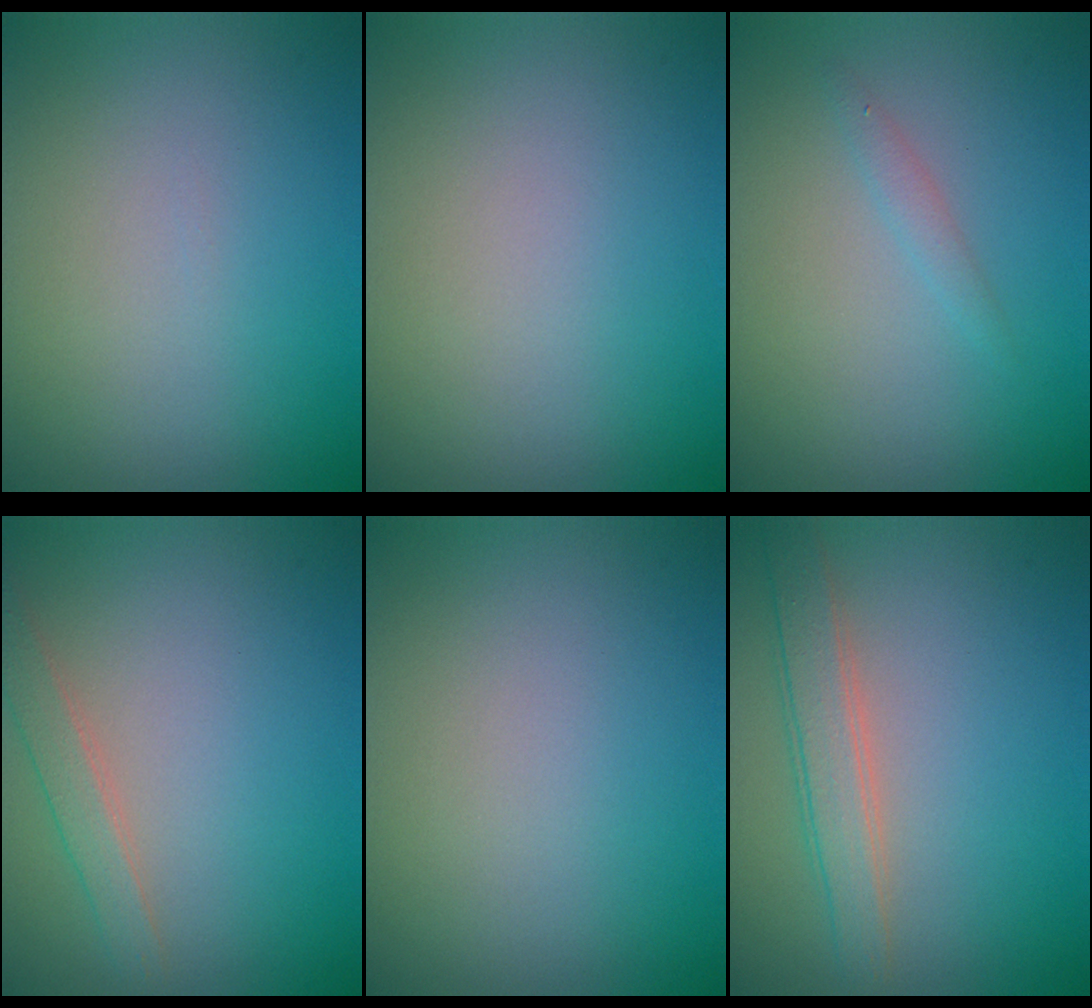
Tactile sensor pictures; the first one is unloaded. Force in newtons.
{"total": 0.0}
{"total": 0.9, "press": 0.9, "slide": 0.1}
{"total": 1.9, "press": 1.9, "slide": 0.1}
{"total": 0.0}
{"total": 3.0, "press": 3.0, "slide": 0.2}